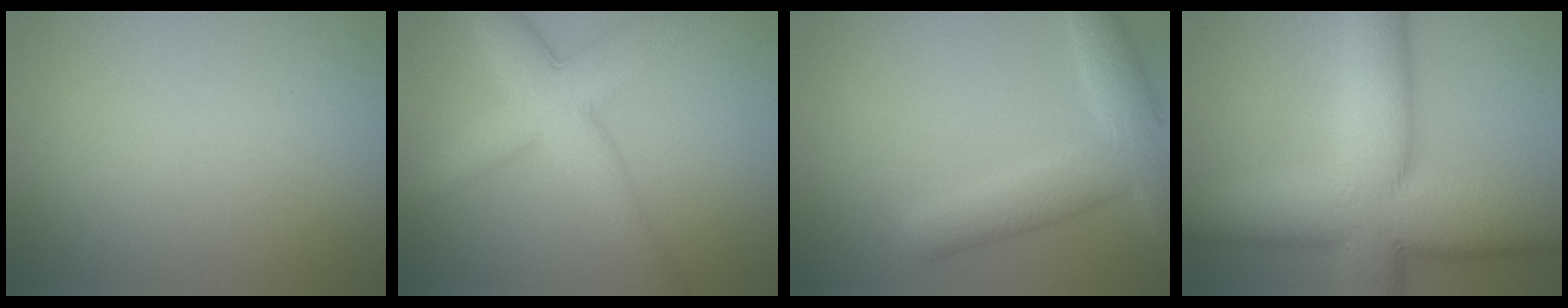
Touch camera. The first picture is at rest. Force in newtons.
{"total": 8.3, "press": 8.3, "slide": 0.2}
{"total": 6.0, "press": 6.0, "slide": 0.4}
{"total": 15.3, "press": 15.3, "slide": 0.8}